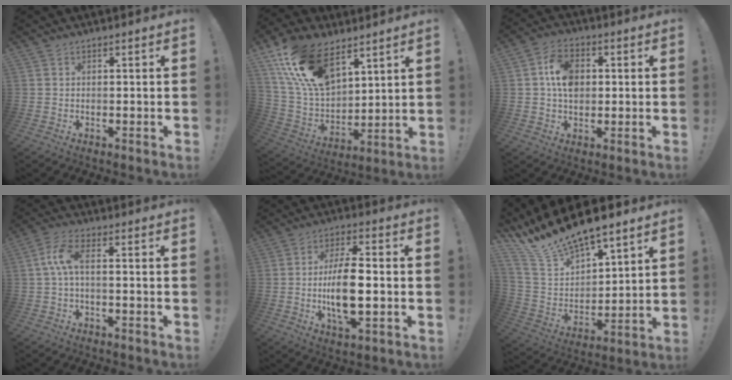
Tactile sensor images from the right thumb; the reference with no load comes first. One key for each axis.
{"total": 20.4, "fx": 12.0, "fy": 10.9, "fz": 12.4, "tx": -0.251, "ty": -0.068, "tz": 0.222}
{"total": 10.2, "fx": 1.7, "fy": 7.5, "fz": 6.8, "tx": -0.112, "ty": 0.006, "tz": 0.031}
{"total": 7.0, "fx": 0.1, "fy": 2.2, "fz": 6.7, "tx": -0.132, "ty": 0.002, "tz": 0.002}
{"total": 12.7, "fx": -1.5, "fy": 4.6, "fz": 11.7, "tx": -0.222, "ty": -0.005, "tz": -0.036}
{"total": 15.8, "fx": 13.4, "fy": 5.2, "fz": 6.5, "tx": -0.133, "ty": -0.103, "tz": 0.245}